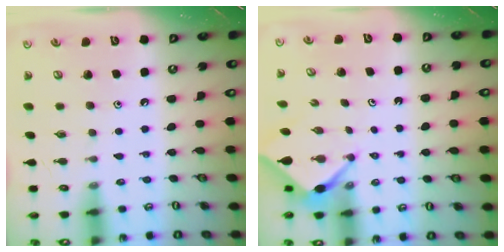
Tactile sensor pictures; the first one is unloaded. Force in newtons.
{"total": 3.8, "press": 3.8, "slide": 0.2}